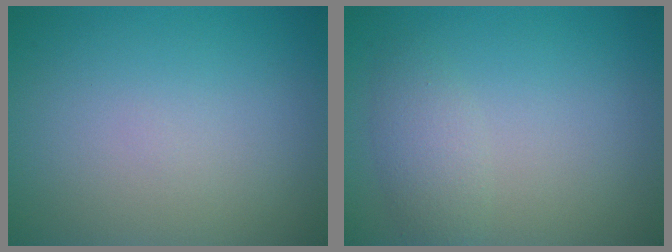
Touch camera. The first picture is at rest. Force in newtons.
{"total": 2.1, "press": 2.1, "slide": 0.2}